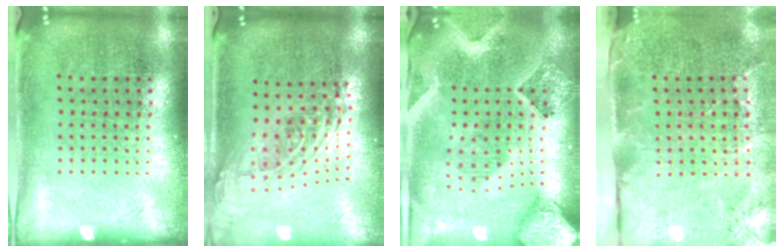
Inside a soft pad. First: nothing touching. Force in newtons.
{"total": 2.2, "press": 1.6, "slide": 1.5}
{"total": 3.3, "press": 2.7, "slide": 1.9}
{"total": 3.9, "press": 3.2, "slide": 2.3}